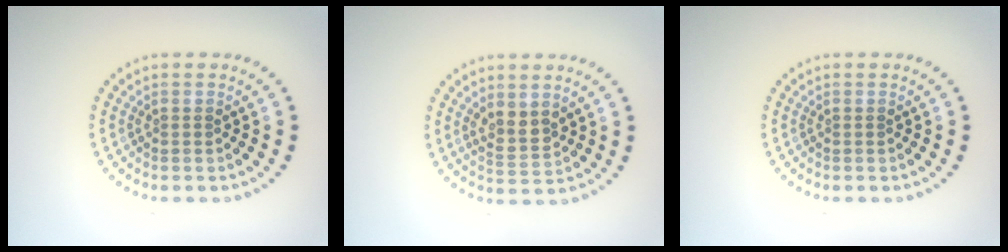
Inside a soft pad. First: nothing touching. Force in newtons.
{"total": 2.4, "press": 2.2, "slide": 1.0}
{"total": 0.0}